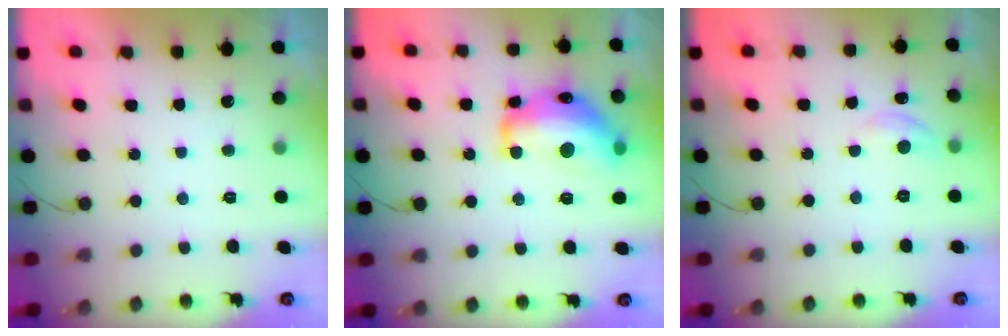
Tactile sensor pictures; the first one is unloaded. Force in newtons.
{"total": 19.6, "press": 19.6, "slide": 1.1}
{"total": 5.1, "press": 5.0, "slide": 0.6}